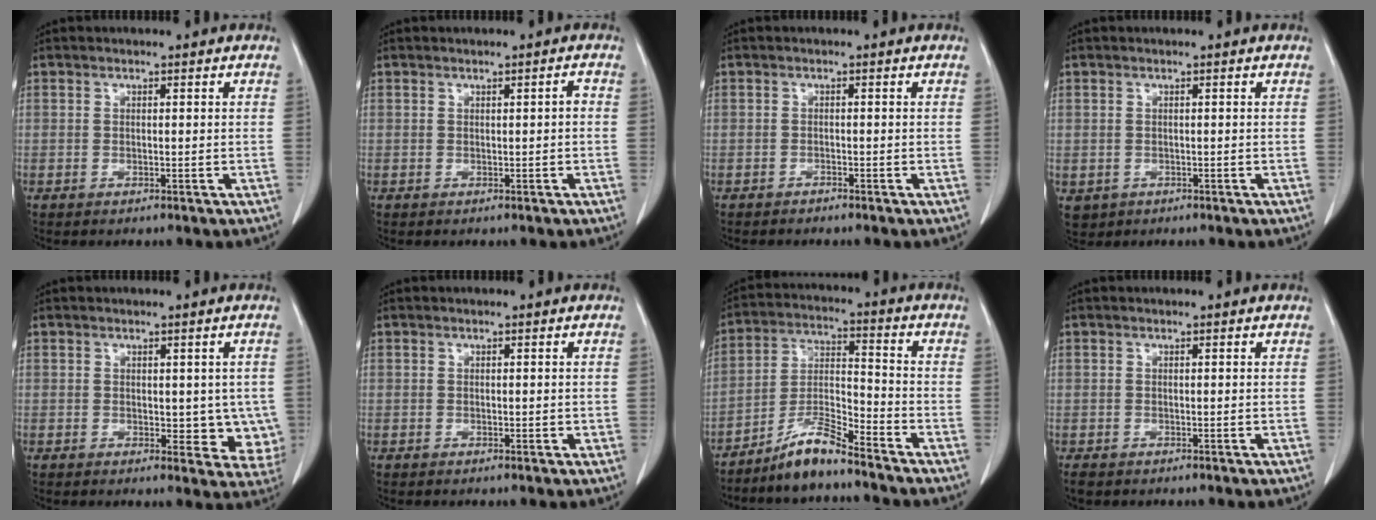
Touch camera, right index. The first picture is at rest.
{"total": 0.7, "force": [-0.1, 0.1, 0.7], "torque": [-0.011, 0.002, 0.000]}
{"total": 1.0, "force": [-1.0, 0.1, 0.2], "torque": [-0.002, 0.002, -0.012]}
{"total": 2.6, "force": [-0.9, 2.4, 0.4], "torque": [-0.003, 0.003, -0.003]}
{"total": 6.6, "force": [0.0, 3.9, 5.2], "torque": [-0.045, -0.008, 0.006]}
{"total": 0.0}
{"total": 8.0, "force": [-6.7, 0.4, 4.3], "torque": [-0.088, -0.004, -0.128]}
{"total": 1.2, "force": [-0.8, 0.8, 0.3], "torque": [-0.007, 0.002, -0.008]}